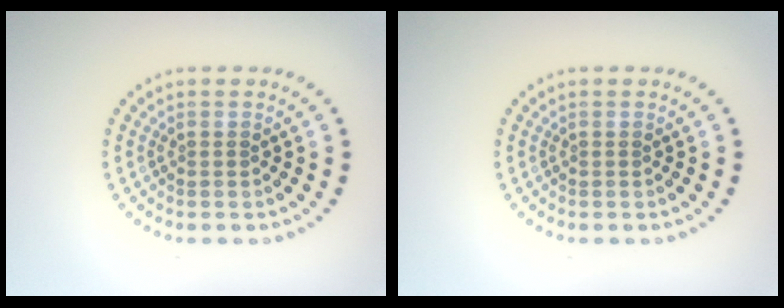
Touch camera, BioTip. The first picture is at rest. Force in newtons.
{"total": 0.0}